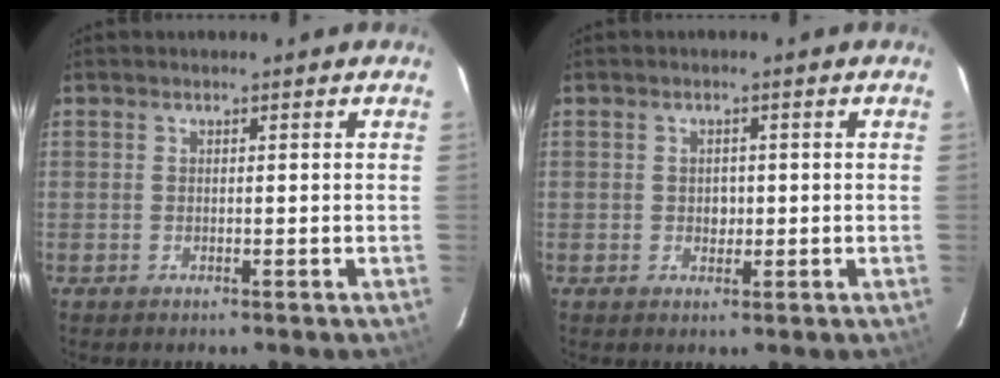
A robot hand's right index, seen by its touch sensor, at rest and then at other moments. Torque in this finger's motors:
{"motor_torque": [0.09, 0.05, 0.04, 0.02]}